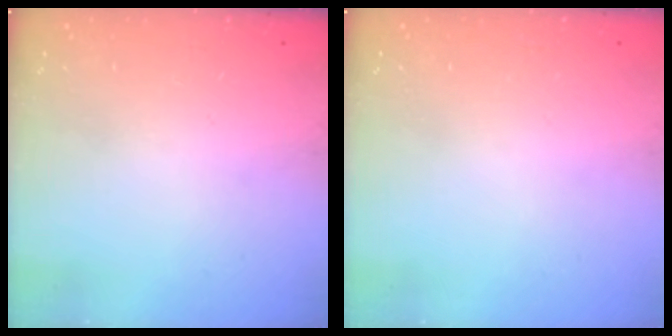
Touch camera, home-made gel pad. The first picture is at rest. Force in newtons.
{"total": 0.0}